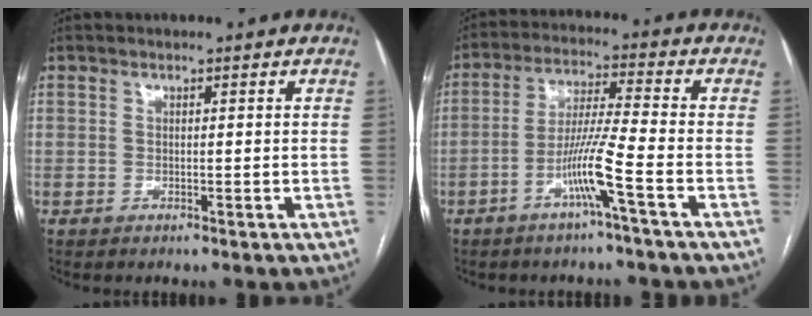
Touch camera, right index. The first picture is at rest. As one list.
[{"total": 8.2, "force": [-3.7, -1.2, 7.1], "torque": [-0.140, 0.002, -0.076]}]